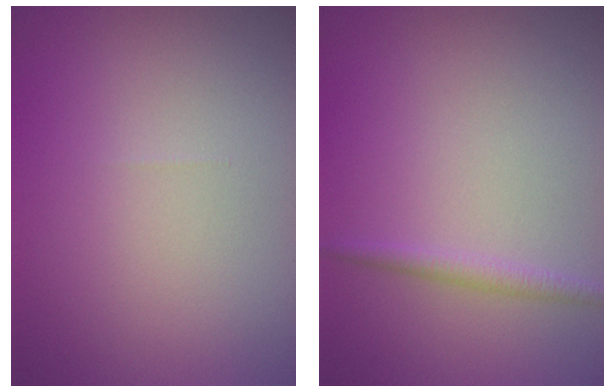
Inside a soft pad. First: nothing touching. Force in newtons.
{"total": 1.3, "press": 1.3, "slide": 0.1}